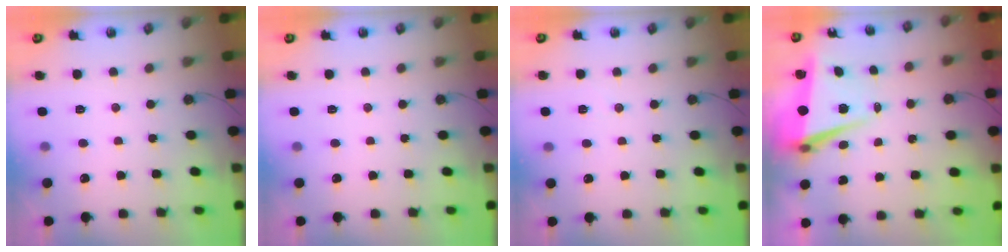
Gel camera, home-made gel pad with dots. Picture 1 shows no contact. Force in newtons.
{"total": 0.0}
{"total": 2.6, "press": 2.5, "slide": 0.8}
{"total": 5.7, "press": 5.3, "slide": 2.0}